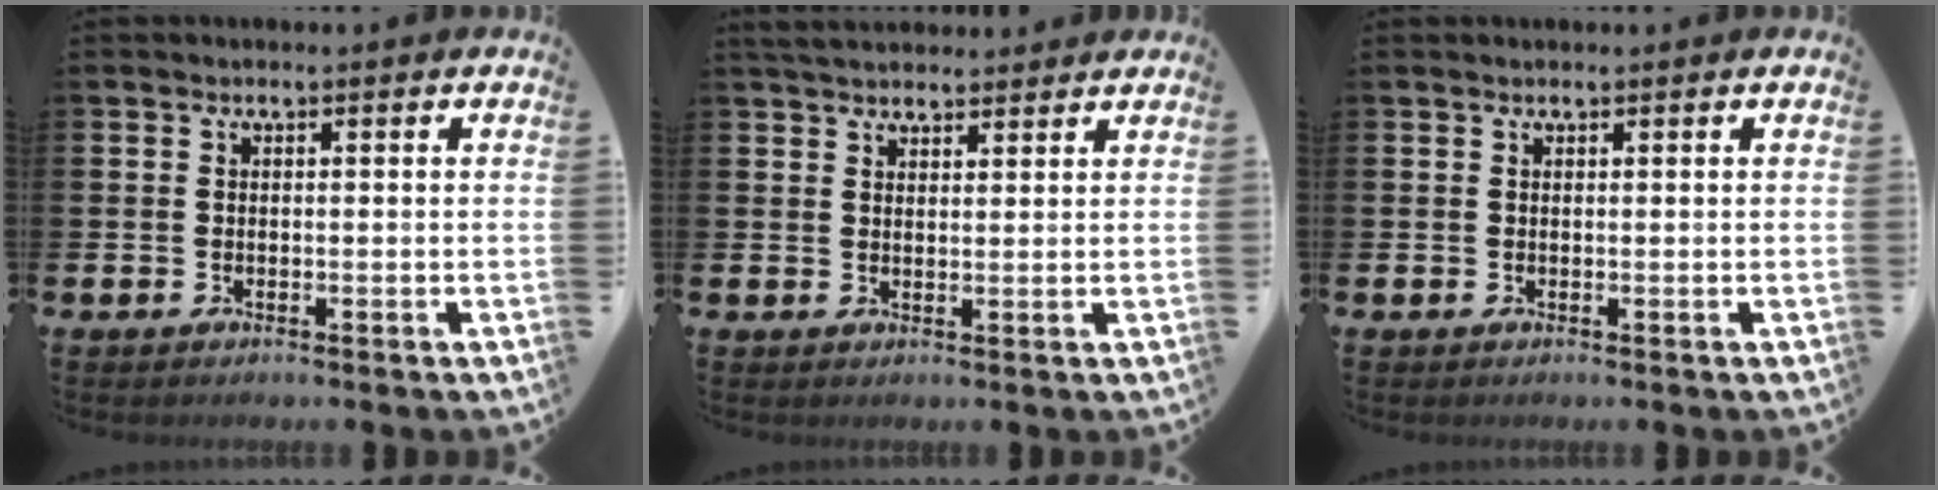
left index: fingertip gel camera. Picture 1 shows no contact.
{"total": 3.7, "force": [3.6, 0.9, 0.4], "torque": [-0.009, -0.014, 0.066]}
{"total": 0.0}